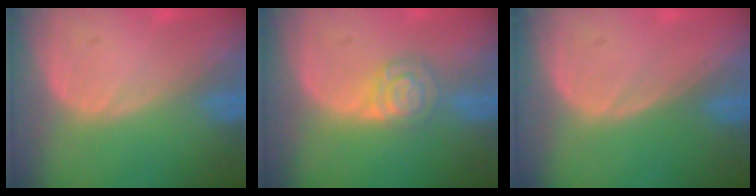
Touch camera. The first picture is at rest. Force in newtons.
{"total": 4.7, "press": 4.2, "slide": 2.1}
{"total": 0.0}